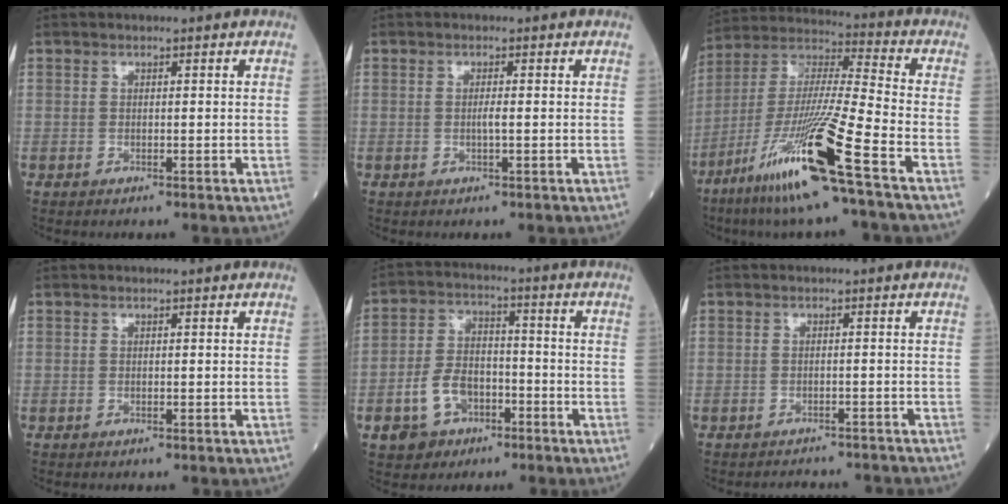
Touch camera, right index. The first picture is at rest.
{"total": 1.1, "force": [-0.2, -0.1, 1.1], "torque": [-0.022, -0.001, -0.003]}
{"total": 19.0, "force": [-9.9, -0.9, 16.1], "torque": [-0.350, -0.049, -0.194]}
{"total": 0.0}
{"total": 8.4, "force": [-3.7, 5.9, 4.7], "torque": [-0.110, 0.015, -0.058]}
{"total": 5.9, "force": [-5.8, 0.9, 0.5], "torque": [-0.001, 0.000, -0.066]}